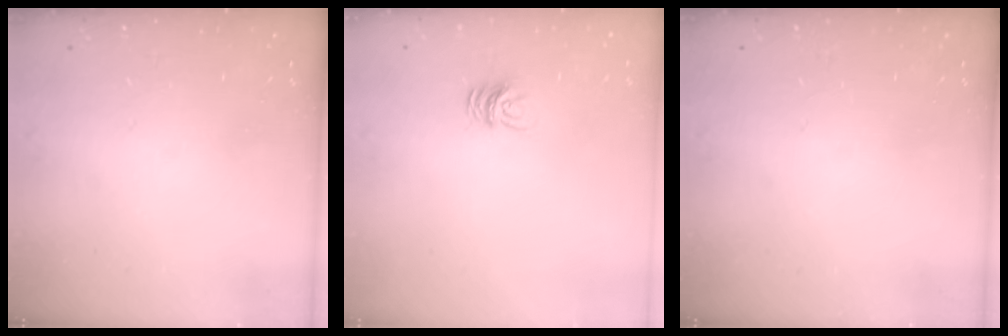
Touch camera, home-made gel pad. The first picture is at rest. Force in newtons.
{"total": 5.4, "press": 5.4, "slide": 0.4}
{"total": 0.0}